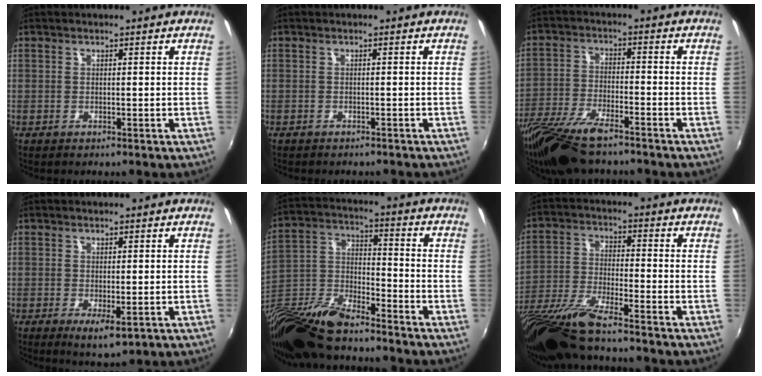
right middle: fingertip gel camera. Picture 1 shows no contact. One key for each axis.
{"total": 1.8, "fx": -1.7, "fy": 0.4, "fz": 0.6, "tx": -0.016, "ty": -0.009, "tz": -0.021}
{"total": 14.1, "fx": -11.3, "fy": 3.5, "fz": 7.7, "tx": -0.174, "ty": -0.035, "tz": -0.212}
{"total": 3.8, "fx": -1.1, "fy": 1.2, "fz": 3.4, "tx": -0.061, "ty": -0.016, "tz": -0.011}
{"total": 16.9, "fx": -12.8, "fy": 5.4, "fz": 9.7, "tx": -0.226, "ty": -0.025, "tz": -0.250}
{"total": 15.3, "fx": -12.6, "fy": 1.0, "fz": 8.6, "tx": -0.181, "ty": -0.045, "tz": -0.241}